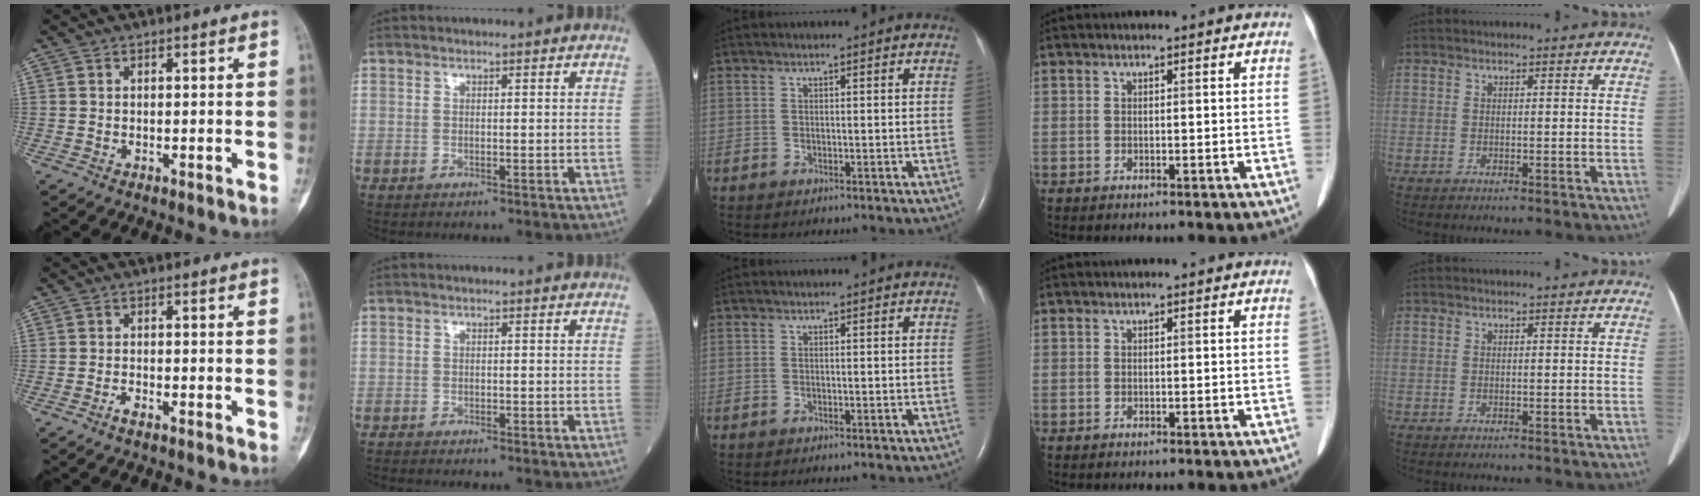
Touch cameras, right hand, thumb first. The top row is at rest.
{"thumb": {"total": 1.5, "force": [-1.2, 0.3, 0.9], "torque": [-0.024, 0.004, -0.024]}, "index": {"total": 1.1, "force": [-1.1, -0.1, 0.3], "torque": [-0.009, -0.003, -0.020]}}